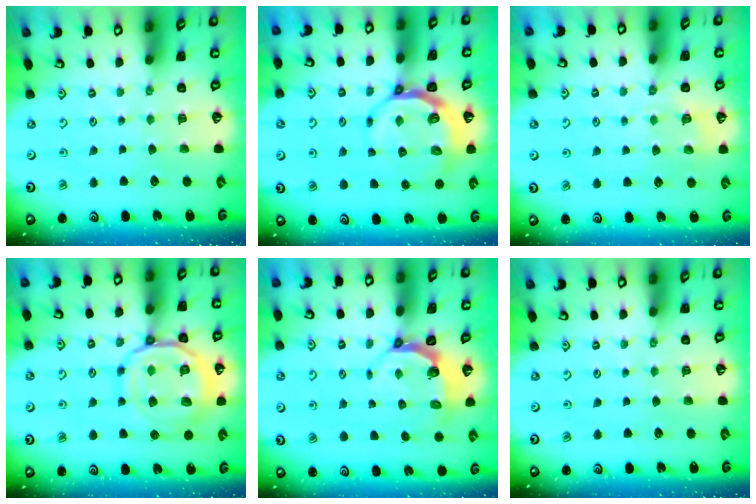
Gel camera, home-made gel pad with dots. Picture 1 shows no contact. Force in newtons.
{"total": 7.4, "press": 6.6, "slide": 3.5}
{"total": 6.0, "press": 5.8, "slide": 1.4}
{"total": 17.3, "press": 17.2, "slide": 1.7}
{"total": 4.7, "press": 3.7, "slide": 2.8}
{"total": 0.0}